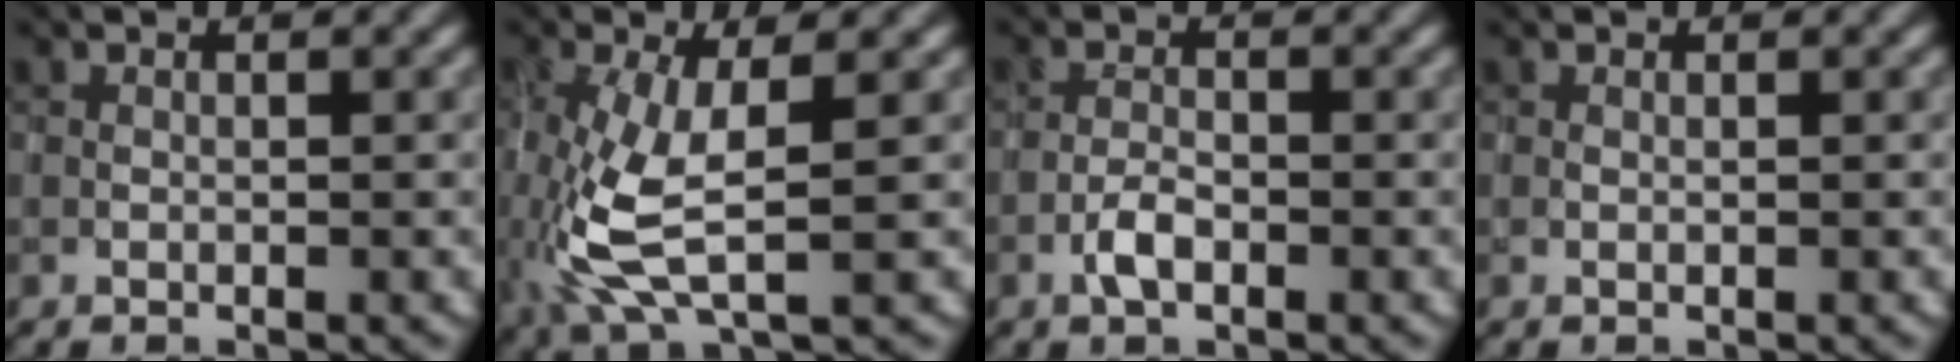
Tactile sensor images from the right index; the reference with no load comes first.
{"total": 6.8, "force": [-0.7, 2.6, 6.3], "torque": [-0.167, -0.010, -0.009]}
{"total": 2.0, "force": [-1.1, 0.8, 1.5], "torque": [-0.029, 0.002, -0.024]}
{"total": 0.0}